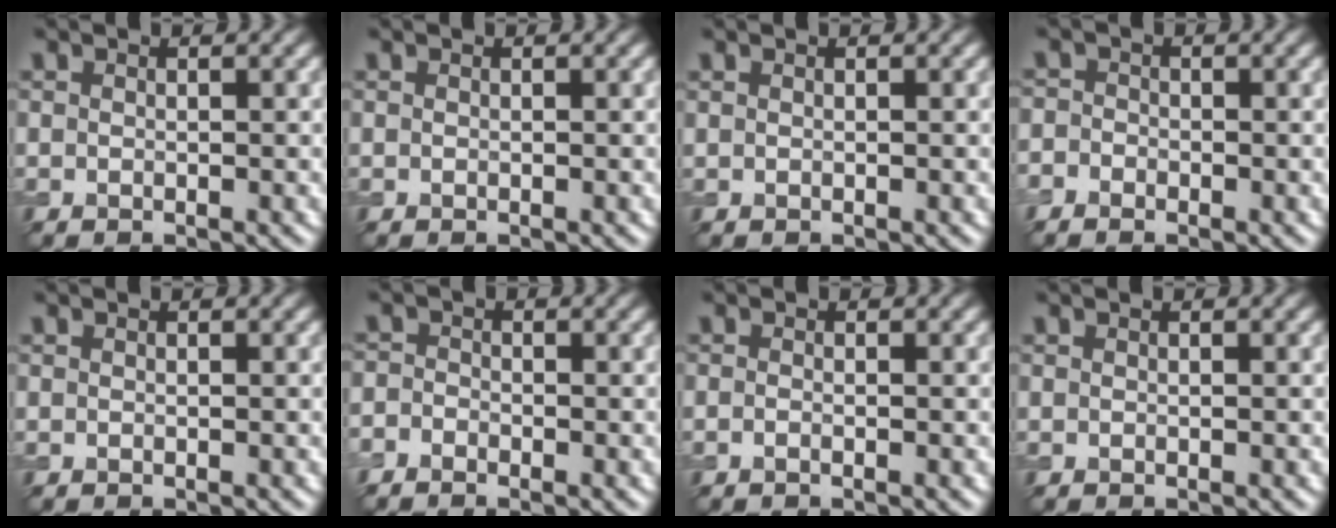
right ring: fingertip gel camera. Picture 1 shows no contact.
{"total": 0.0}
{"total": 0.0}
{"total": 1.5, "force": [-0.9, 1.1, 0.4], "torque": [0.002, 0.004, -0.023]}
{"total": 0.0}
{"total": 1.5, "force": [-1.2, 0.9, 0.4], "torque": [-0.005, 0.002, -0.029]}
{"total": 0.5, "force": [-0.3, 0.2, 0.4], "torque": [-0.009, -0.006, -0.007]}
{"total": 0.0}